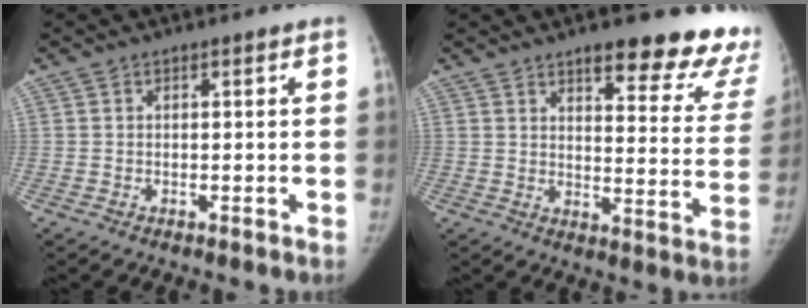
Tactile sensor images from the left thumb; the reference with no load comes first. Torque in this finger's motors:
{"motor_torque": [0.57, -0.13, 1.01, -0.57, 0.04]}